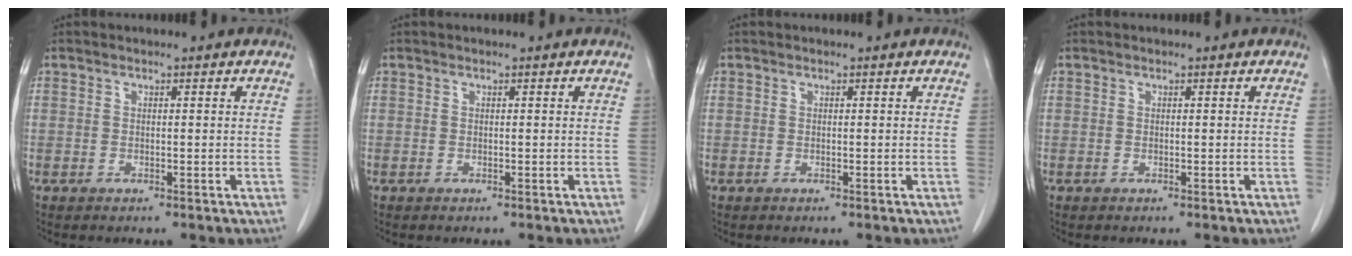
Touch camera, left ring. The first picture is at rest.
{"total": 0.0}
{"total": 0.0}
{"total": 0.0}